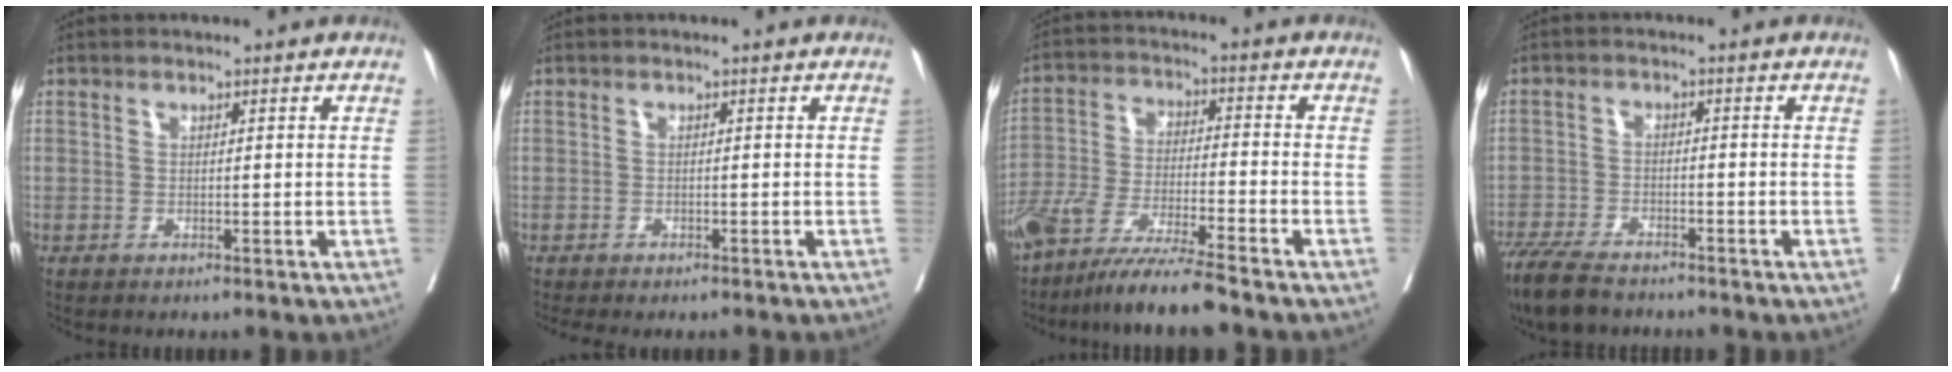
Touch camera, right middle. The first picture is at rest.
{"total": 3.2, "force": [-2.7, 1.2, 1.2], "torque": [-0.009, -0.007, -0.036]}
{"total": 10.9, "force": [-8.9, -0.3, 6.3], "torque": [-0.111, -0.031, -0.162]}
{"total": 8.6, "force": [-7.1, 2.4, 4.1], "torque": [-0.075, -0.019, -0.123]}